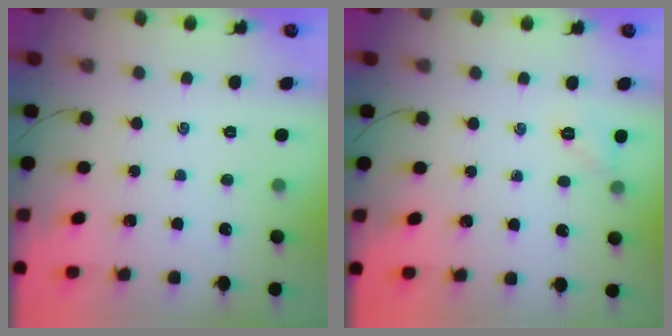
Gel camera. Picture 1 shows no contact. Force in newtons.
{"total": 4.6, "press": 4.4, "slide": 1.4}